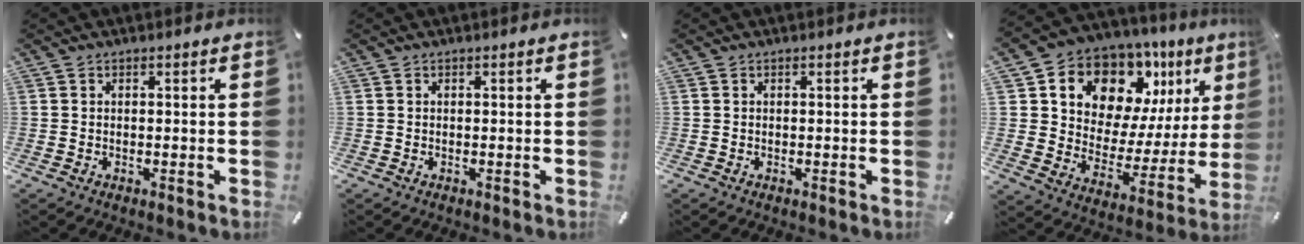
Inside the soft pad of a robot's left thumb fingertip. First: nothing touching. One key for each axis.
{"total": 0.0}
{"total": 0.0}
{"total": 12.5, "fx": 8.8, "fy": 8.2, "fz": 3.4, "tx": -0.063, "ty": -0.085, "tz": 0.156}